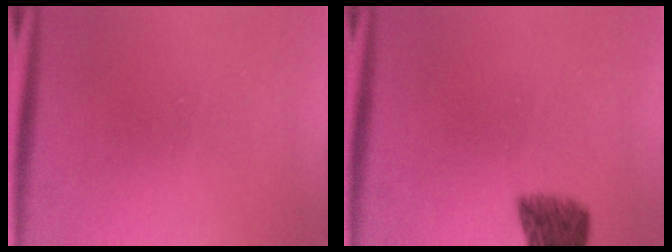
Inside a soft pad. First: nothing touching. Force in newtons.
{"total": 6.0}